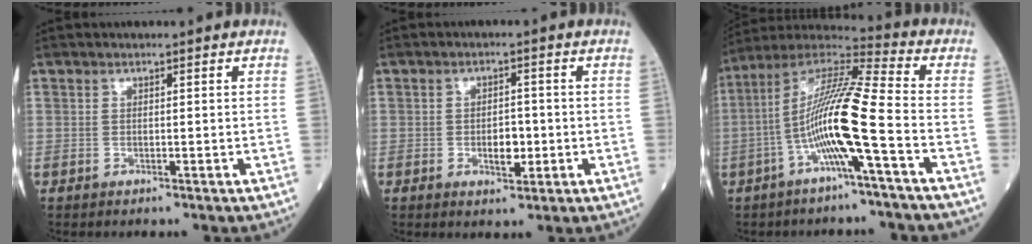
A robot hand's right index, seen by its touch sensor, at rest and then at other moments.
{"total": 3.7, "force": [-0.8, 1.8, 3.1], "torque": [-0.044, 0.002, -0.009]}
{"total": 13.9, "force": [-4.0, -0.6, 13.3], "torque": [-0.256, 0.013, -0.085]}